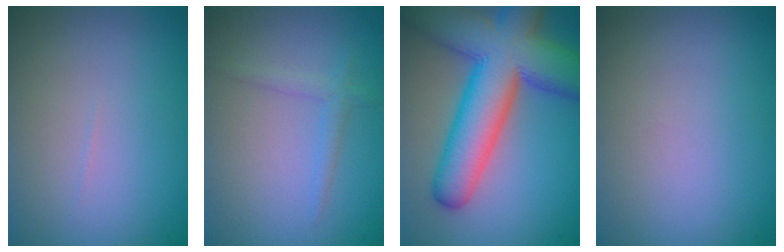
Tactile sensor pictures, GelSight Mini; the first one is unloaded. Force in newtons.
{"total": 1.4, "press": 1.4, "slide": 0.1}
{"total": 12.6, "press": 12.6, "slide": 0.4}
{"total": 0.0}